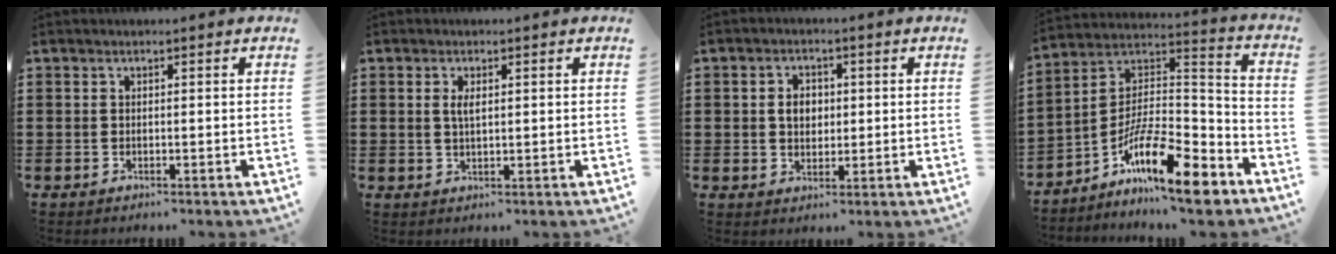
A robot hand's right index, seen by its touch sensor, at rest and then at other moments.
{"total": 2.1, "force": [0.5, 0.7, 2.0], "torque": [-0.040, 0.004, 0.007]}
{"total": 3.3, "force": [0.2, 2.5, 2.2], "torque": [-0.041, 0.007, 0.000]}
{"total": 13.7, "force": [-9.2, 3.2, 9.6], "torque": [-0.170, 0.012, -0.171]}